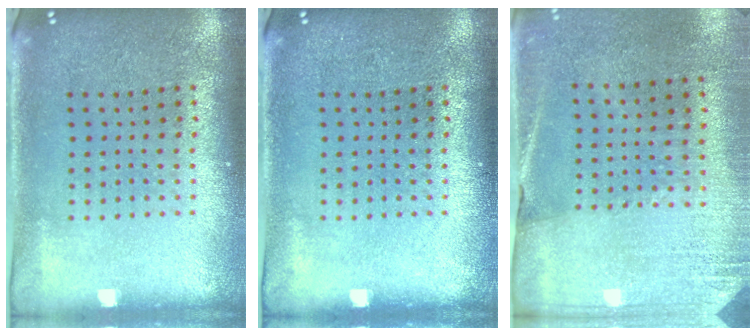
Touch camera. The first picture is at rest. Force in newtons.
{"total": 0.0}
{"total": 2.6, "press": 2.4, "slide": 1.0}